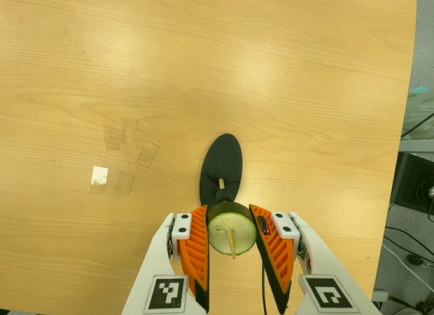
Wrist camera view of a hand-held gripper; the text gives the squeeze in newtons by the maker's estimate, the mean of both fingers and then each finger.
{"total": 10.2, "left": 9.1, "right": 11.2}